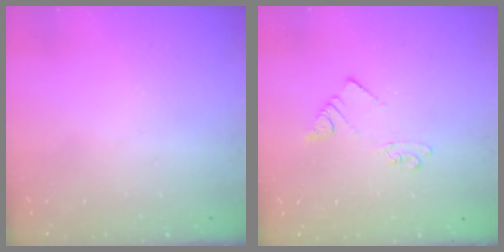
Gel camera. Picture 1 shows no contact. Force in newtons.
{"total": 1.7, "press": 1.6, "slide": 0.2}